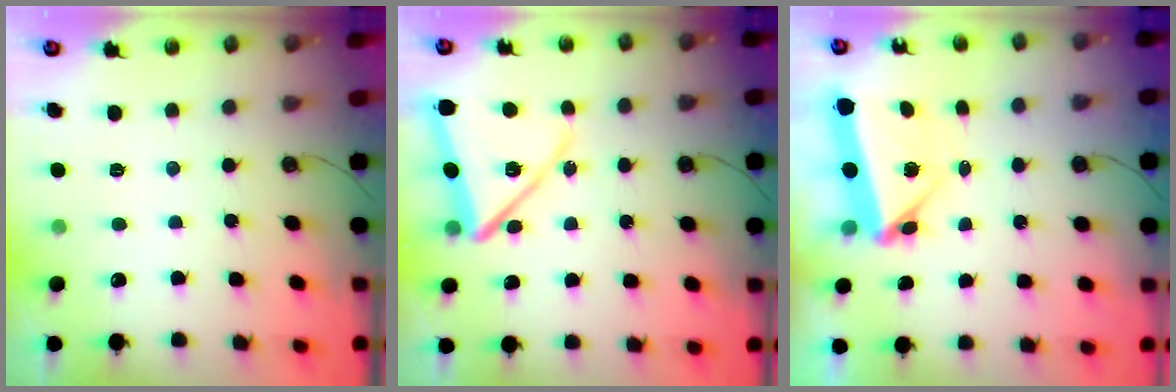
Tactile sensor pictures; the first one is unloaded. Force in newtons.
{"total": 15.0, "press": 14.9, "slide": 1.6}
{"total": 6.0, "press": 5.6, "slide": 2.3}